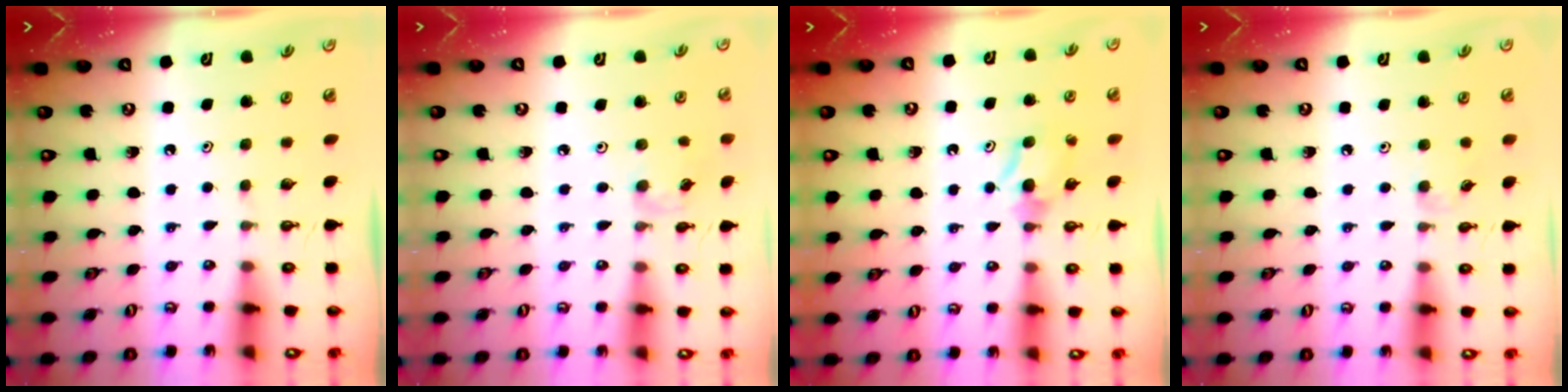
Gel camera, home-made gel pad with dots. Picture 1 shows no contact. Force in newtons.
{"total": 2.5, "press": 2.5, "slide": 0.5}
{"total": 6.7, "press": 6.7, "slide": 0.4}
{"total": 3.4, "press": 3.3, "slide": 0.5}